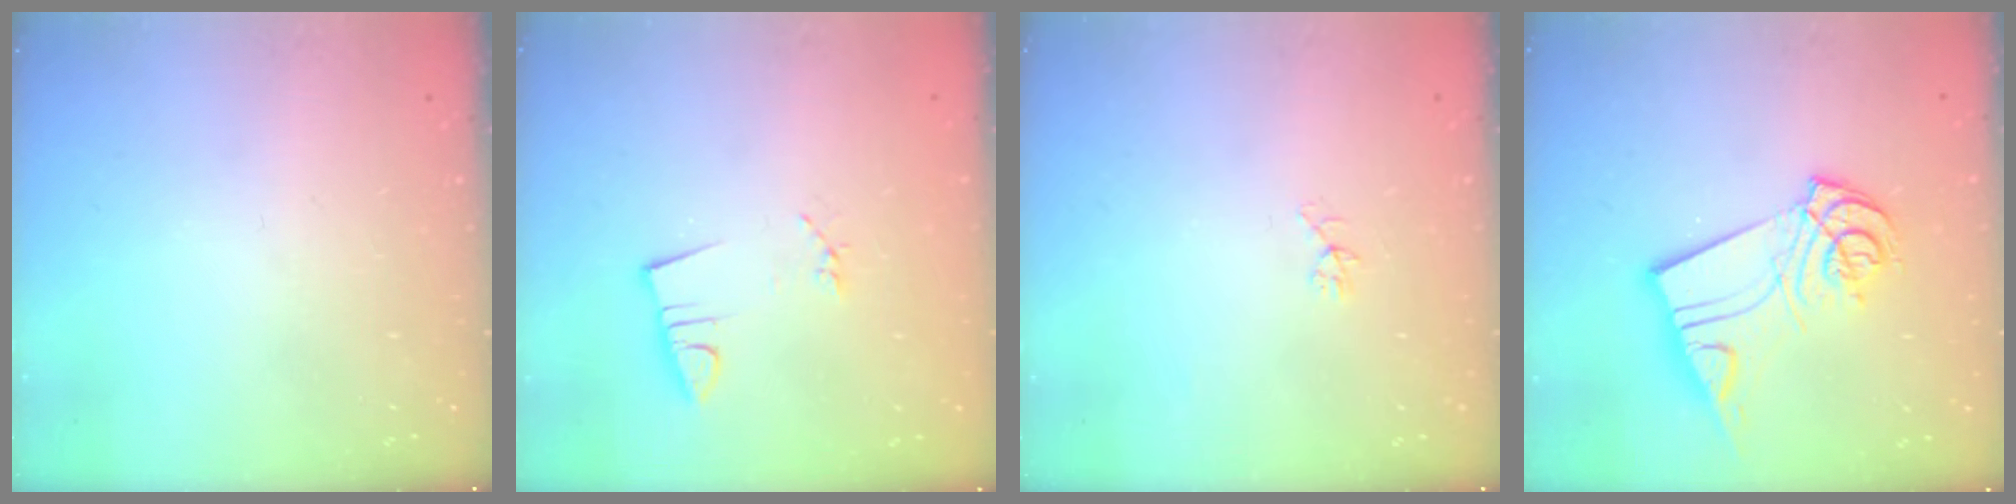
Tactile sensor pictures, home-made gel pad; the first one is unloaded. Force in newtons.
{"total": 2.8, "press": 1.4, "slide": 2.4}
{"total": 4.3, "press": 4.3, "slide": 0.3}
{"total": 12.1, "press": 12.0, "slide": 1.7}